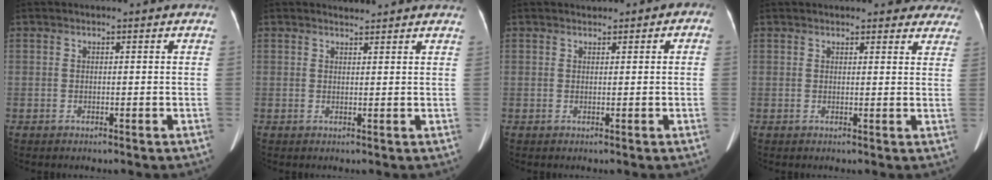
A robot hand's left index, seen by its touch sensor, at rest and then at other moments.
{"total": 2.3, "force": [2.2, 0.3, 0.0], "torque": [-0.008, 0.008, 0.025]}
{"total": 1.6, "force": [0.6, 1.1, 0.9], "torque": [-0.009, 0.016, 0.007]}
{"total": 9.2, "force": [8.4, 2.9, 2.6], "torque": [0.004, 0.006, 0.077]}